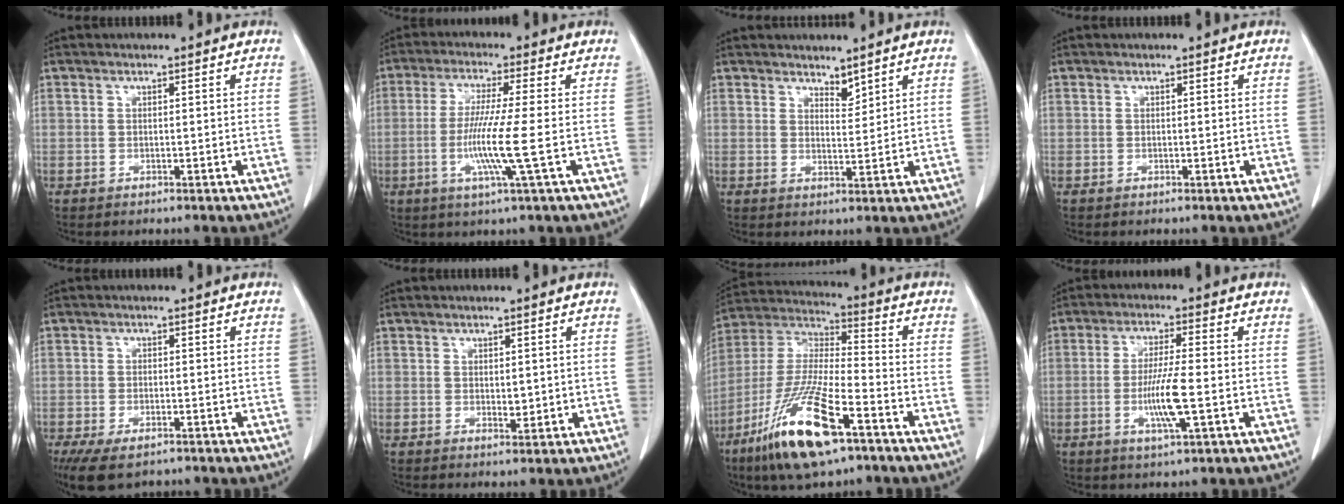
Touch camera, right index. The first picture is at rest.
{"total": 8.7, "force": [-1.7, -1.3, 8.4], "torque": [-0.169, -0.020, -0.036]}
{"total": 2.6, "force": [2.3, 0.8, 0.8], "torque": [-0.011, -0.007, 0.042]}
{"total": 0.0}
{"total": 7.1, "force": [-4.9, 3.0, 4.1], "torque": [-0.071, -0.010, -0.078]}
{"total": 1.7, "force": [0.2, 0.9, 1.4], "torque": [-0.020, -0.005, 0.006]}
{"total": 17.9, "force": [-10.0, 3.5, 14.5], "torque": [-0.320, -0.039, -0.184]}
{"total": 7.4, "force": [-1.7, 0.1, 7.2], "torque": [-0.139, -0.009, -0.032]}